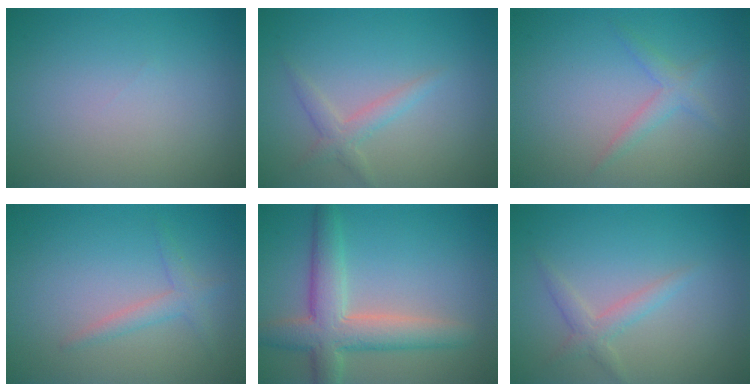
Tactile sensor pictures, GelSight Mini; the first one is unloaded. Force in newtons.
{"total": 1.8, "press": 1.8, "slide": 0.1}
{"total": 1.7, "press": 1.7, "slide": 0.1}
{"total": 1.6, "press": 1.6, "slide": 0.0}
{"total": 5.8, "press": 5.8, "slide": 0.4}
{"total": 1.8, "press": 1.8, "slide": 0.1}